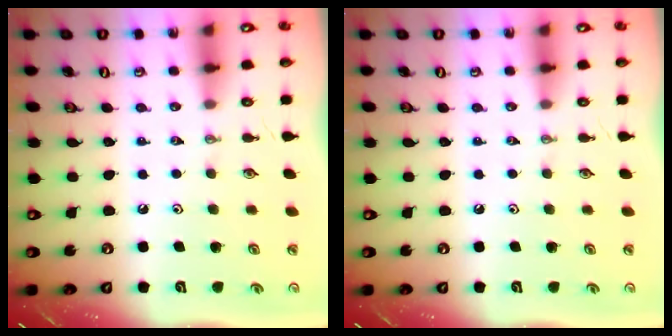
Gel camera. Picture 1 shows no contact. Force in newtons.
{"total": 0.0}